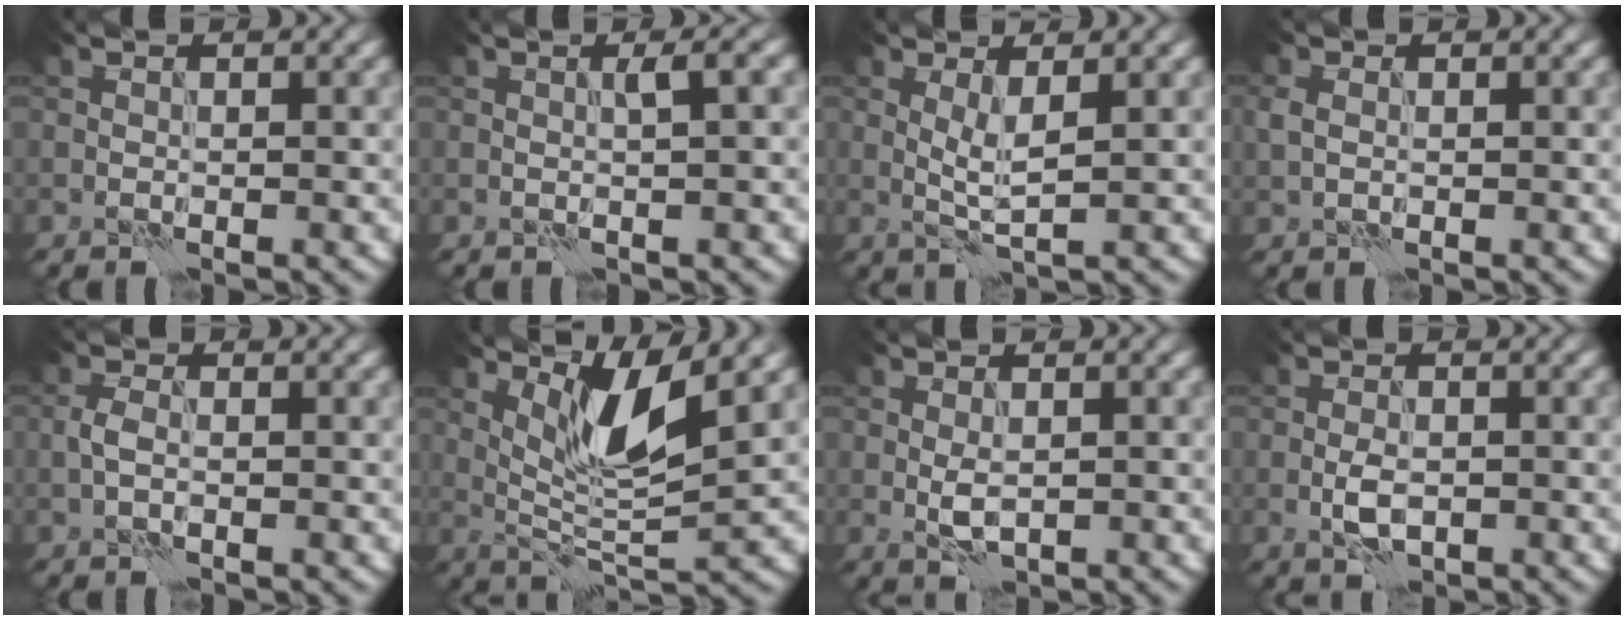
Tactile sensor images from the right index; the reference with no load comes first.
{"total": 1.7, "force": [0.4, -0.1, 1.7], "torque": [-0.026, 0.006, 0.004]}
{"total": 2.1, "force": [0.6, 0.2, 2.0], "torque": [-0.043, -0.004, 0.013]}
{"total": 1.4, "force": [0.1, 1.1, 0.9], "torque": [-0.024, 0.002, 0.002]}
{"total": 1.6, "force": [-0.5, 0.9, 1.3], "torque": [-0.029, 0.002, -0.014]}
{"total": 5.3, "force": [2.6, 0.9, 4.5], "torque": [-0.094, -0.010, 0.054]}
{"total": 1.9, "force": [0.0, 1.0, 1.7], "torque": [-0.036, -0.002, 0.002]}
{"total": 2.5, "force": [-0.6, 1.3, 2.0], "torque": [-0.041, -0.001, -0.012]}